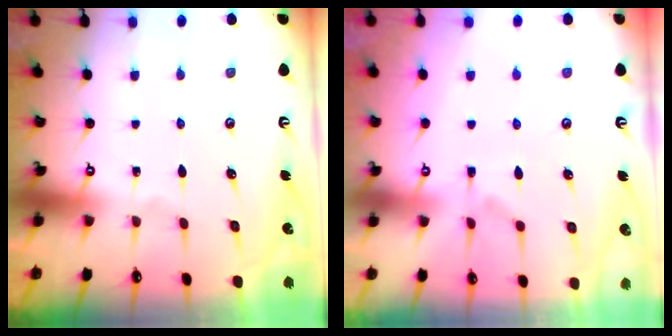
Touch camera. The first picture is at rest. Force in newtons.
{"total": 3.6, "press": 3.5, "slide": 1.1}